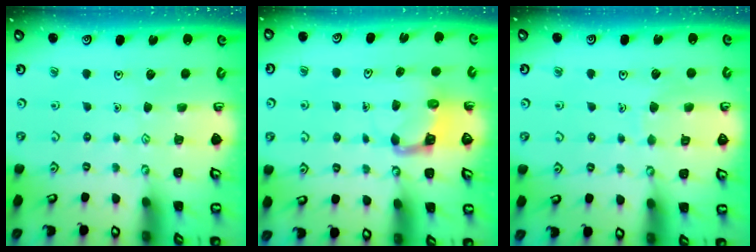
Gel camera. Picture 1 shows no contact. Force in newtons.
{"total": 3.9, "press": 3.8, "slide": 0.3}
{"total": 4.7, "press": 4.7, "slide": 0.4}